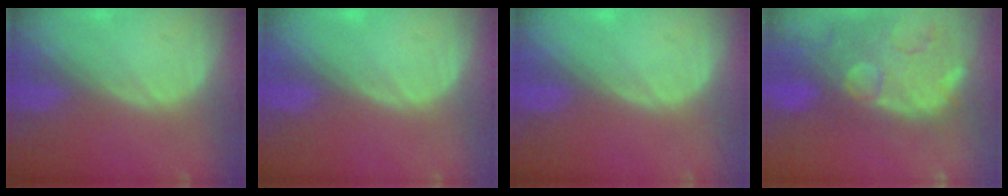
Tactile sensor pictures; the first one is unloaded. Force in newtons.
{"total": 0.0}
{"total": 0.0}
{"total": 14.6, "press": 11.8, "slide": 8.6}